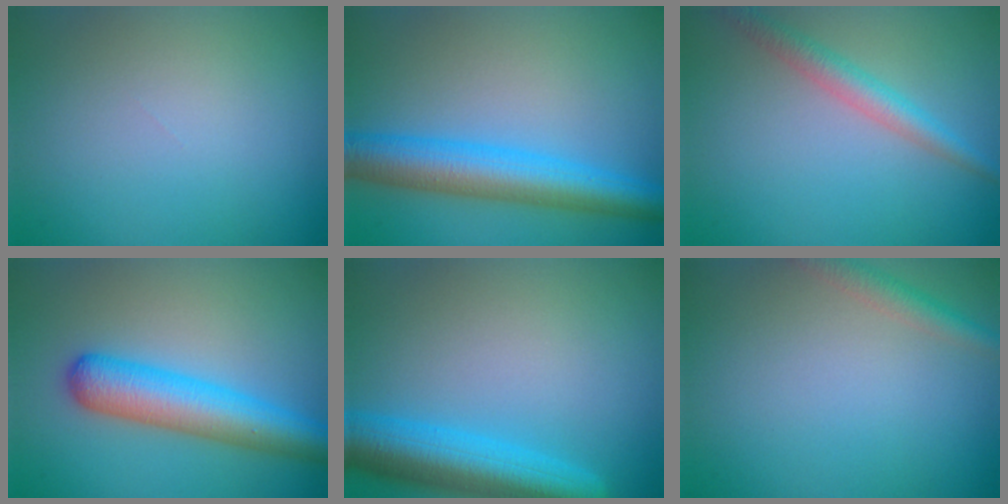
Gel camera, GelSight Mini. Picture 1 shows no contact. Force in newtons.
{"total": 6.6, "press": 6.6, "slide": 0.2}
{"total": 2.7, "press": 2.7, "slide": 0.0}
{"total": 6.3, "press": 6.3, "slide": 0.3}
{"total": 7.0, "press": 7.0, "slide": 0.3}
{"total": 2.2, "press": 2.2, "slide": 0.1}